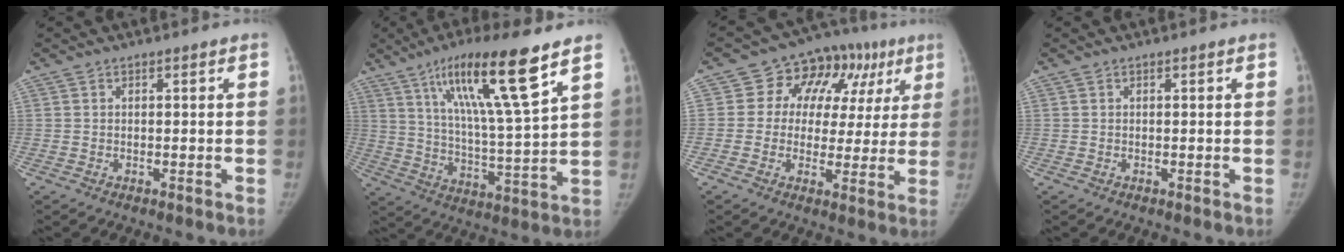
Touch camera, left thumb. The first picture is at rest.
{"total": 18.4, "force": [10.6, 1.8, 14.9], "torque": [-0.250, -0.048, 0.185]}
{"total": 14.4, "force": [4.4, 11.0, 8.1], "torque": [-0.041, 0.026, 0.056]}
{"total": 0.0}